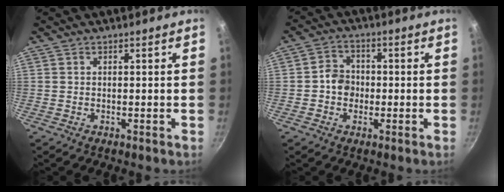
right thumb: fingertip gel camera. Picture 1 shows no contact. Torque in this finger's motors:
{"motor_torque": [-0.04, -0.08, 0.60, -0.02, 0.08]}